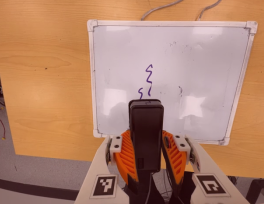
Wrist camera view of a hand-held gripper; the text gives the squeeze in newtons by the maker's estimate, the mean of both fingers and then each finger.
{"total": 8.9, "left": 7.7, "right": 10.1}